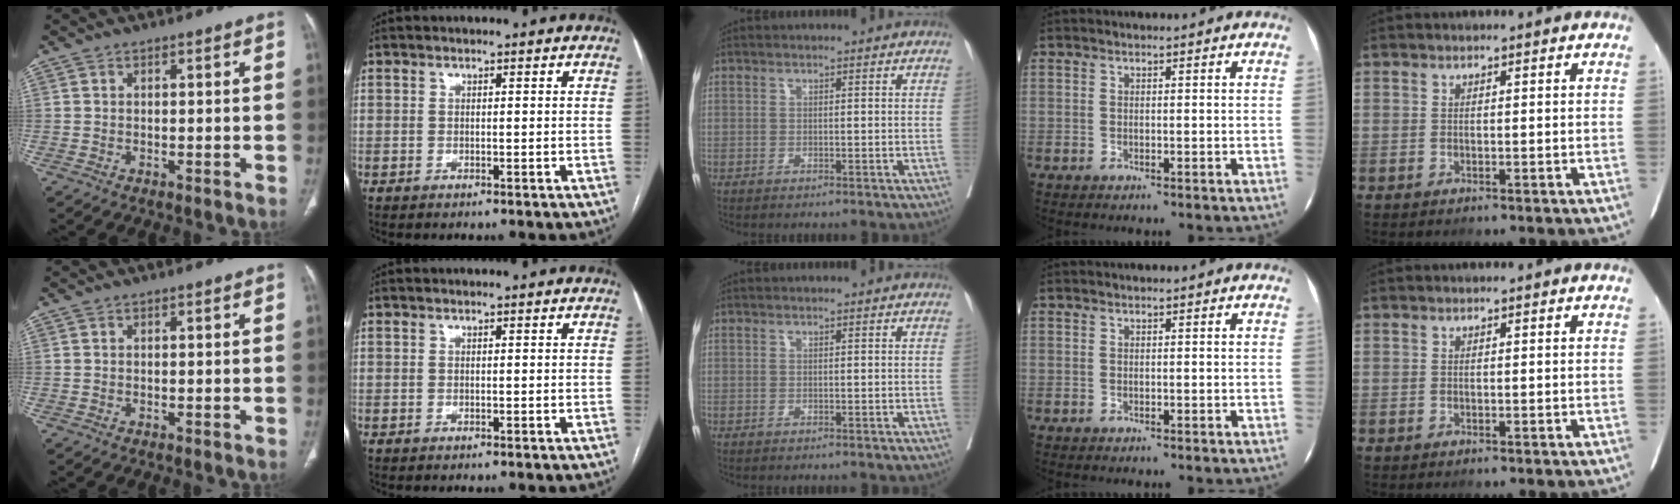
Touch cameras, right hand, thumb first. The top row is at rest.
{}